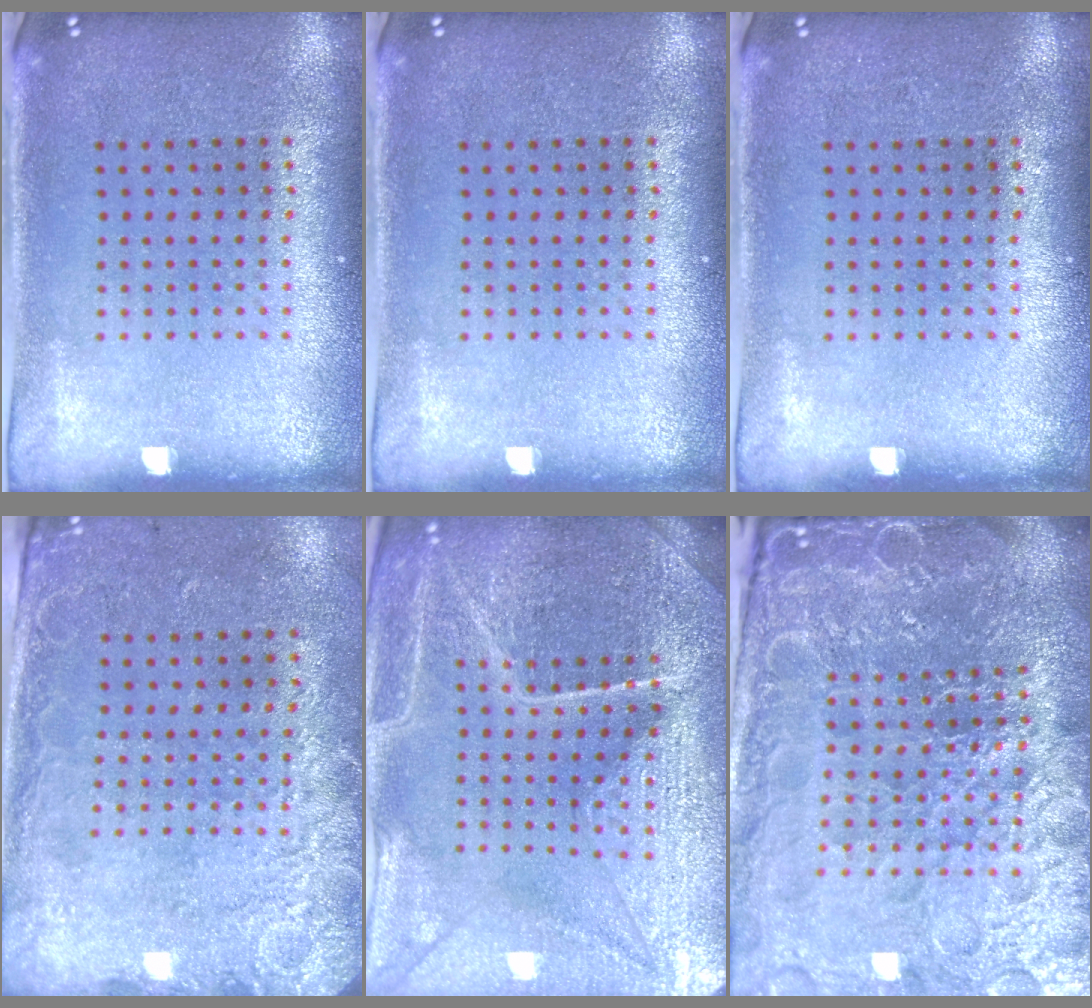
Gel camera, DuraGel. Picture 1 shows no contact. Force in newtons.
{"total": 0.0}
{"total": 0.0}
{"total": 2.6, "press": 2.0, "slide": 1.7}
{"total": 5.2, "press": 4.9, "slide": 1.8}
{"total": 6.9, "press": 6.1, "slide": 3.2}